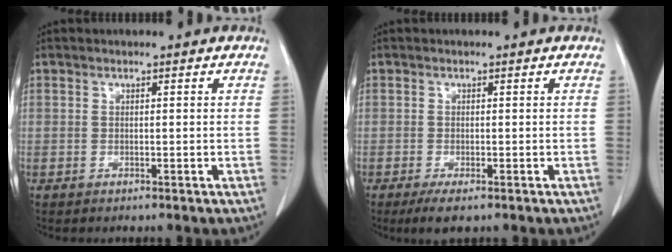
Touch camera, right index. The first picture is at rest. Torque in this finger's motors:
{"motor_torque": [0.20, -0.21, 0.14, 0.05]}